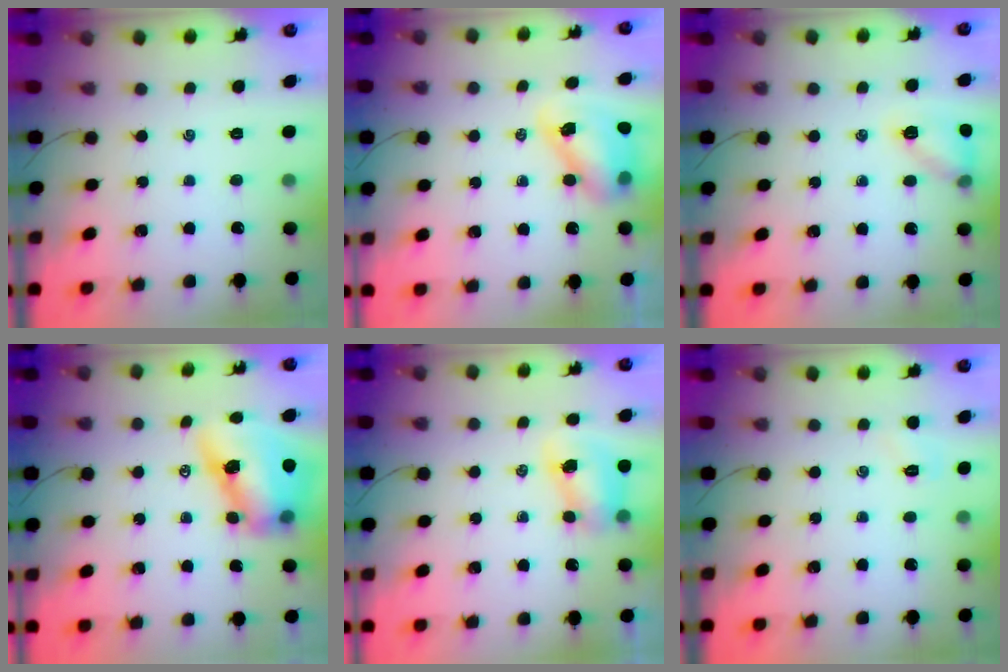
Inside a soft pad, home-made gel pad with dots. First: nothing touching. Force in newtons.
{"total": 8.6, "press": 8.4, "slide": 2.1}
{"total": 11.2, "press": 11.0, "slide": 2.2}
{"total": 12.9, "press": 12.4, "slide": 3.6}
{"total": 7.6, "press": 7.5, "slide": 1.0}
{"total": 3.1, "press": 3.0, "slide": 0.8}